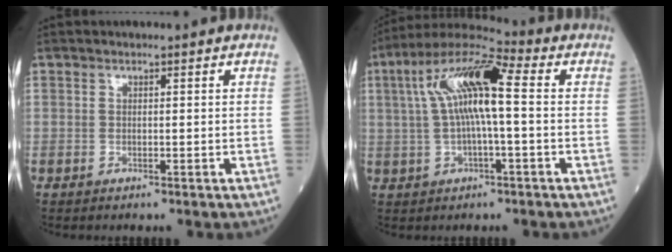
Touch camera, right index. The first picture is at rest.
{"total": 12.2, "force": [1.6, 2.1, 11.9], "torque": [-0.236, 0.033, 0.023]}